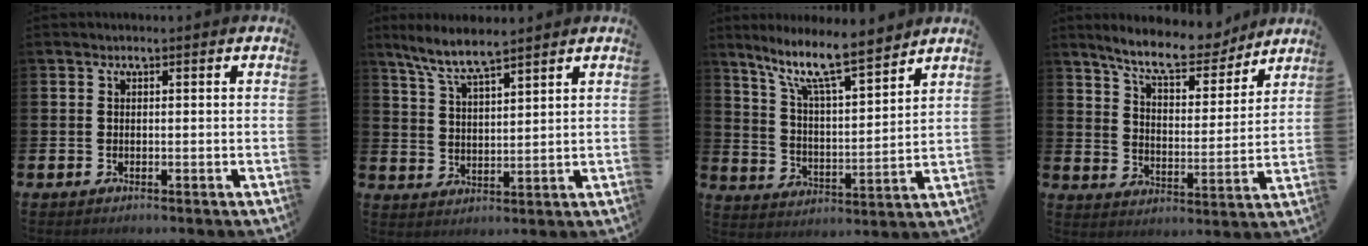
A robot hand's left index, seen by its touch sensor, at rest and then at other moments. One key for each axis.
{"total": 6.7, "fx": 6.0, "fy": 0.7, "fz": 2.8, "tx": -0.079, "ty": -0.018, "tz": 0.108}
{"total": 10.7, "fx": 9.0, "fy": 1.4, "fz": 5.5, "tx": -0.122, "ty": -0.052, "tz": 0.153}
{"total": 9.8, "fx": 8.9, "fy": 2.2, "fz": 3.4, "tx": -0.089, "ty": -0.051, "tz": 0.158}